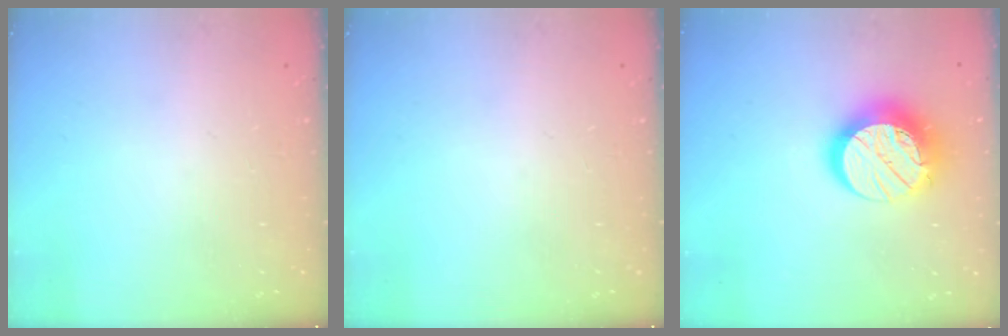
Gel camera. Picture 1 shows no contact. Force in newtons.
{"total": 0.0}
{"total": 13.9, "press": 13.9, "slide": 1.0}